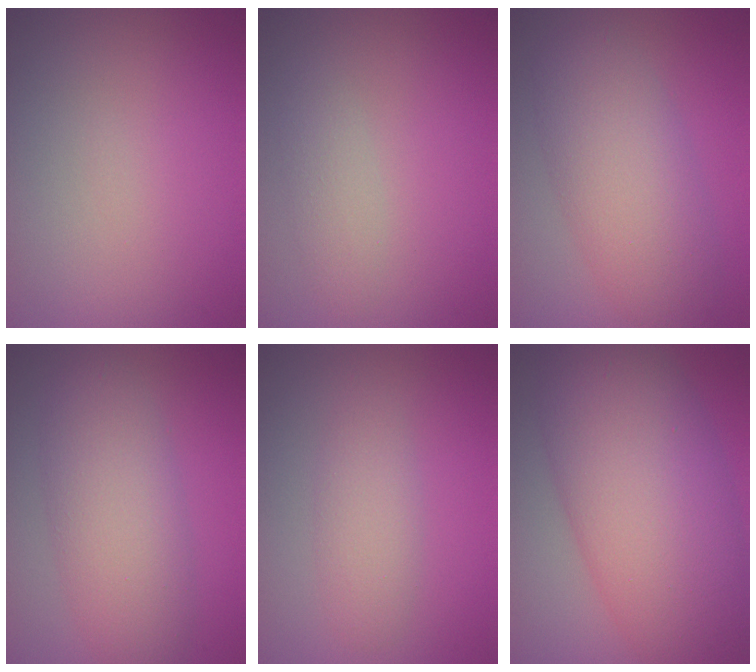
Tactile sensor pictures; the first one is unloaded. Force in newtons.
{"total": 1.7, "press": 1.7, "slide": 0.0}
{"total": 6.4, "press": 6.4, "slide": 0.3}
{"total": 5.9, "press": 5.9, "slide": 0.2}
{"total": 2.4, "press": 2.4, "slide": 0.2}
{"total": 12.4, "press": 12.4, "slide": 0.2}